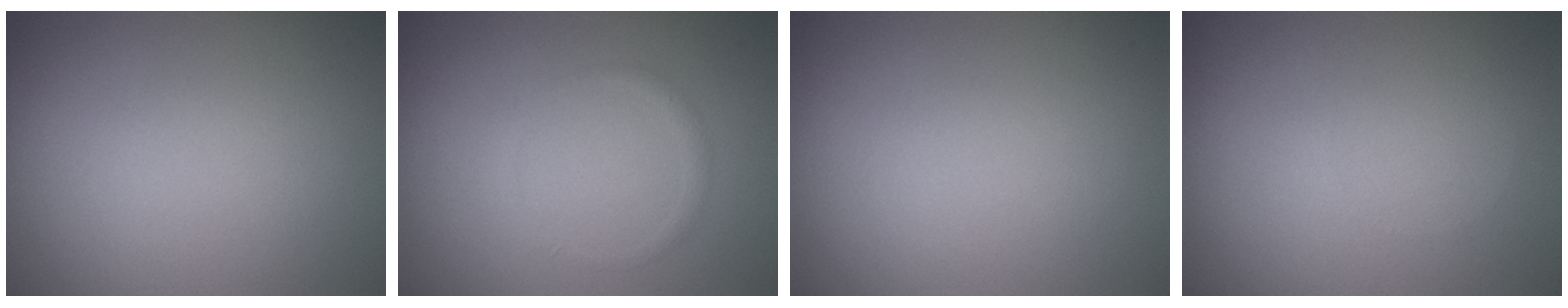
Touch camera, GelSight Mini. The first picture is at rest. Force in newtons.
{"total": 0.7, "press": 0.7, "slide": 0.0}
{"total": 0.0}
{"total": 0.0}